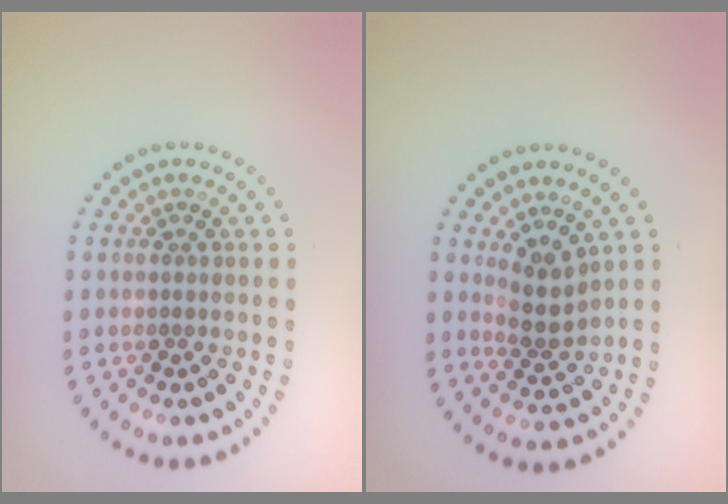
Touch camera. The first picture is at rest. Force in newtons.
{"total": 2.6, "press": 2.1, "slide": 1.6}